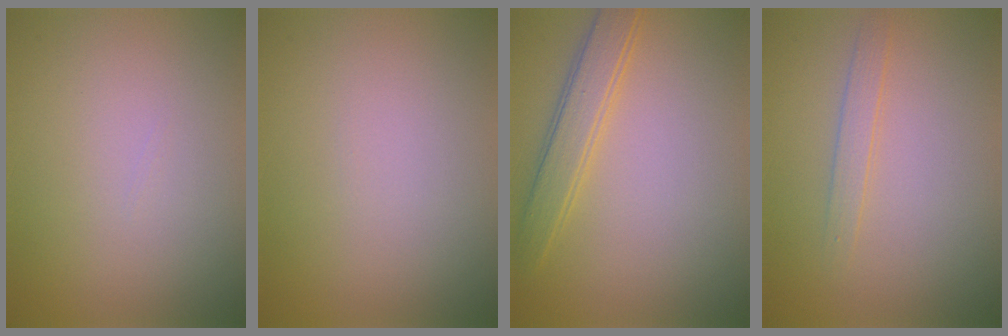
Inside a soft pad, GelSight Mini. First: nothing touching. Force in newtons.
{"total": 0.0}
{"total": 3.0, "press": 3.0, "slide": 0.0}
{"total": 1.3, "press": 1.3, "slide": 0.1}